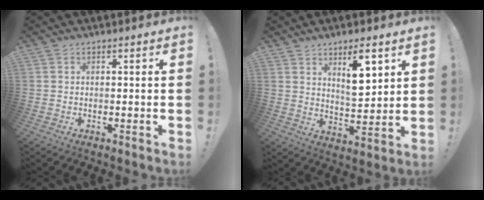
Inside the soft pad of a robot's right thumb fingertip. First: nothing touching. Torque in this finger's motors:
{"motor_torque": [0.26, 1.55, 0.20, 0.15, -0.02]}